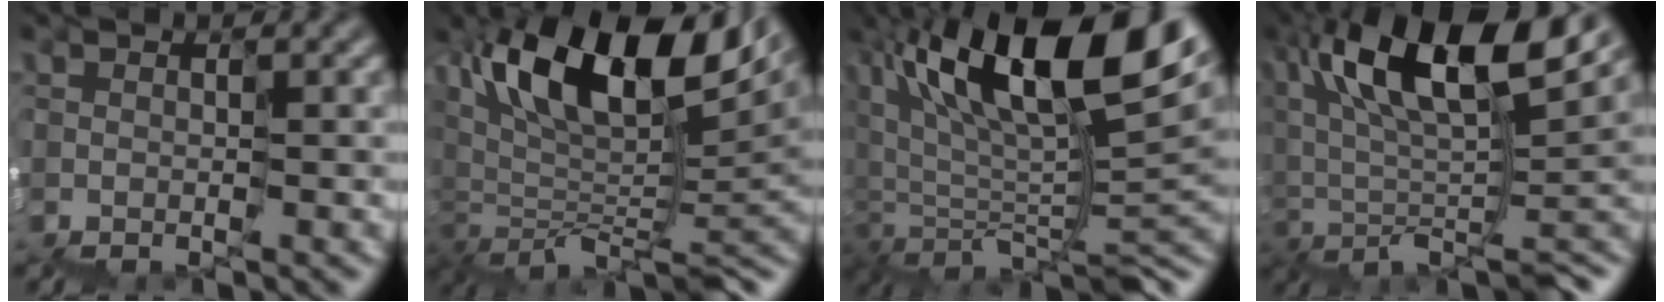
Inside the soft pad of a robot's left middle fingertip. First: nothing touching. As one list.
[{"total": 12.1, "force": [5.6, 3.9, 10.0], "torque": [-0.179, 0.025, 0.101]}, {"total": 11.8, "force": [6.0, 4.3, 9.2], "torque": [-0.147, 0.011, 0.117]}, {"total": 11.9, "force": [6.2, 2.4, 9.9], "torque": [-0.149, 0.022, 0.112]}]